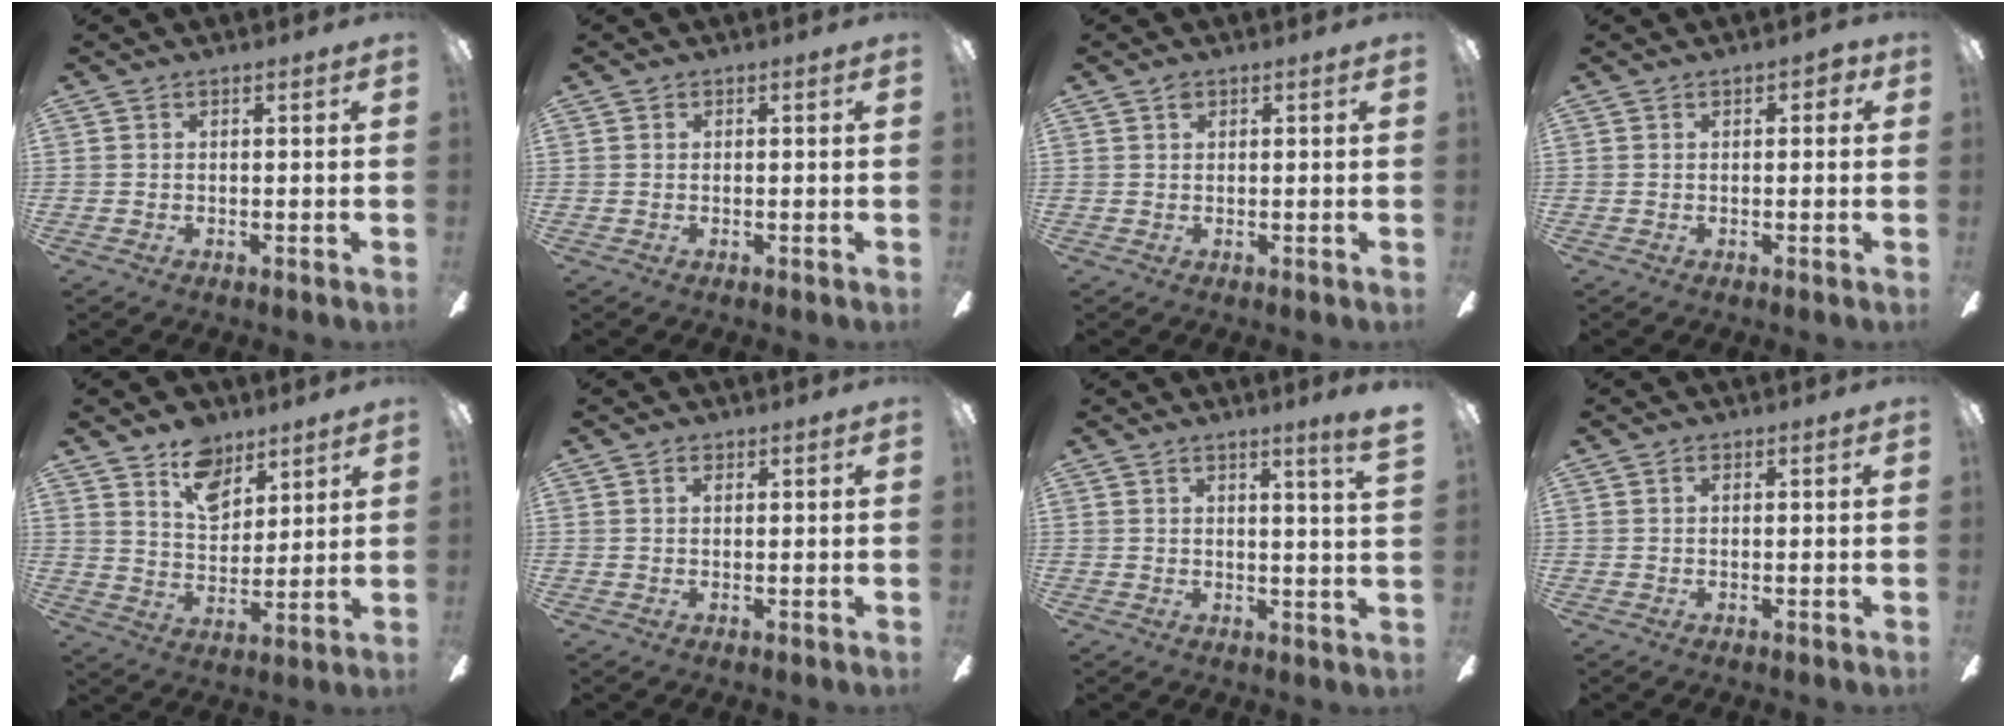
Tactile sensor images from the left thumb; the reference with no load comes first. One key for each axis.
{"total": 0.0}
{"total": 1.4, "fx": 0.6, "fy": 0.8, "fz": 0.9, "tx": -0.020, "ty": 0.002, "tz": 0.011}
{"total": 1.8, "fx": 0.5, "fy": 1.3, "fz": 1.2, "tx": -0.015, "ty": 0.003, "tz": 0.007}
{"total": 10.8, "fx": 7.6, "fy": 6.5, "fz": 4.1, "tx": -0.059, "ty": -0.034, "tz": 0.140}
{"total": 1.1, "fx": 0.6, "fy": 0.7, "fz": 0.6, "tx": -0.006, "ty": -0.001, "tz": 0.010}
{"total": 4.1, "fx": 2.8, "fy": -0.6, "fz": 2.9, "tx": -0.043, "ty": -0.021, "tz": 0.043}
{"total": 0.6, "fx": 0.3, "fy": 0.4, "fz": 0.4, "tx": -0.008, "ty": 0.002, "tz": 0.005}